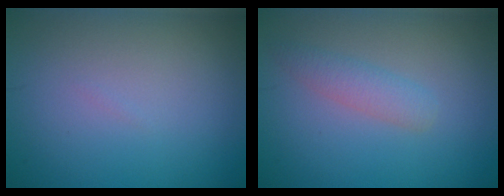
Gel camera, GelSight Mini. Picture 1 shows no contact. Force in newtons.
{"total": 1.9, "press": 1.9, "slide": 0.1}